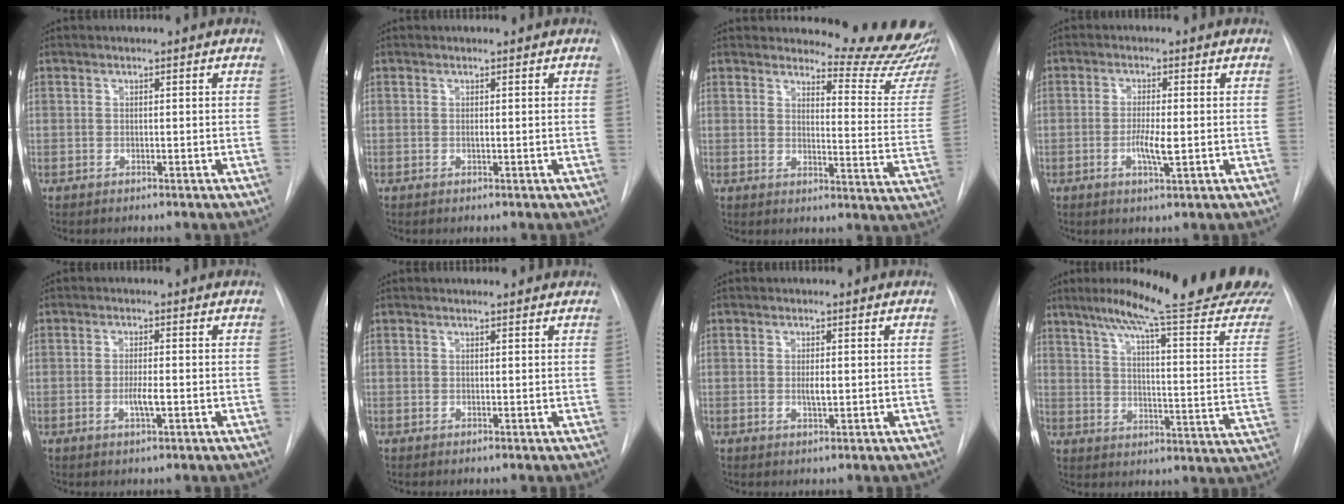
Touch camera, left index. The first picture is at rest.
{"total": 0.0}
{"total": 14.2, "force": [14.0, 0.3, 2.2], "torque": [-0.011, -0.120, 0.142]}
{"total": 3.9, "force": [-0.7, 0.5, 3.8], "torque": [-0.073, -0.006, -0.011]}
{"total": 2.6, "force": [-0.6, 0.3, 2.5], "torque": [-0.049, -0.002, -0.010]}
{"total": 2.5, "force": [2.4, 0.6, 0.5], "torque": [-0.013, 0.012, 0.023]}
{"total": 1.7, "force": [0.1, 0.4, 1.6], "torque": [-0.032, -0.002, 0.003]}
{"total": 27.0, "force": [23.7, -0.4, 13.0], "torque": [-0.189, -0.093, 0.299]}